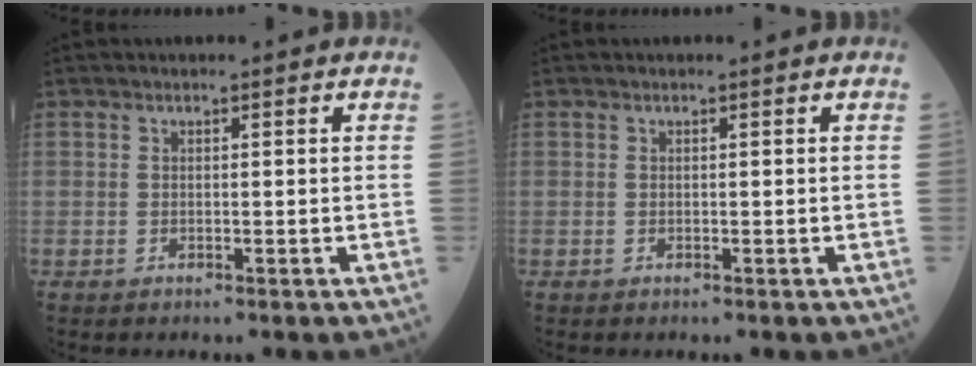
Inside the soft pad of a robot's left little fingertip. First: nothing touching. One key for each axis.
{"total": 0.0}